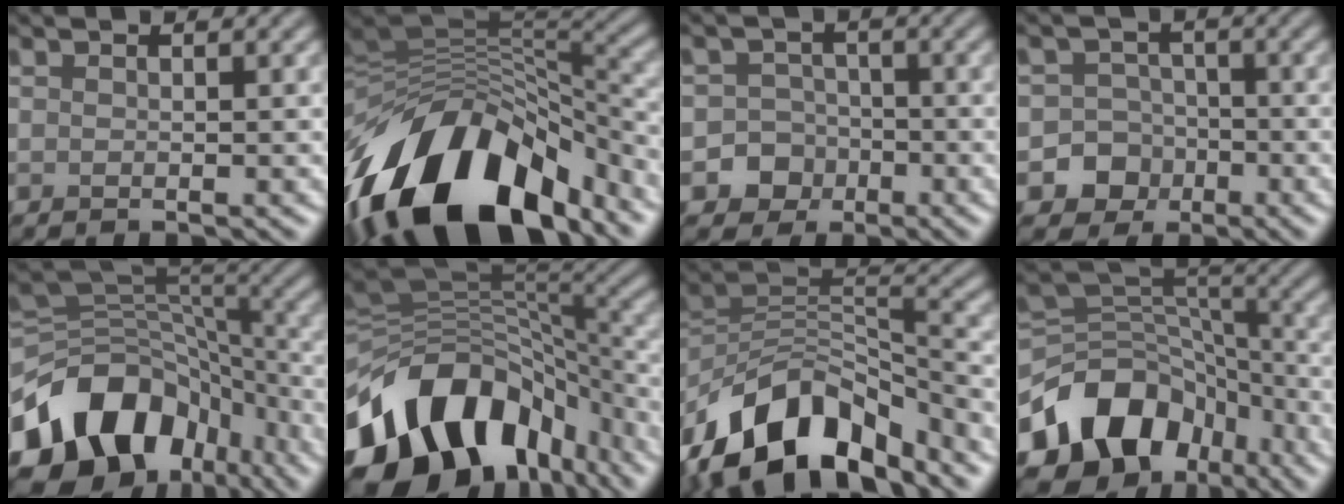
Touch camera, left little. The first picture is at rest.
{"total": 15.6, "force": [-7.8, 8.6, 10.4], "torque": [-0.194, 0.014, -0.128]}
{"total": 4.2, "force": [-1.9, 3.7, 0.6], "torque": [0.031, -0.003, -0.049]}
{"total": 5.1, "force": [-2.3, 4.5, 0.7], "torque": [0.026, -0.008, -0.060]}
{"total": 14.2, "force": [-7.3, 9.8, 7.2], "torque": [-0.147, 0.006, -0.129]}
{"total": 14.9, "force": [-8.1, 9.7, 7.9], "torque": [-0.141, -0.003, -0.130]}
{"total": 13.5, "force": [-9.2, 6.6, 7.5], "torque": [-0.136, 0.017, -0.182]}
{"total": 12.3, "force": [-6.8, 8.7, 5.5], "torque": [-0.100, 0.010, -0.120]}